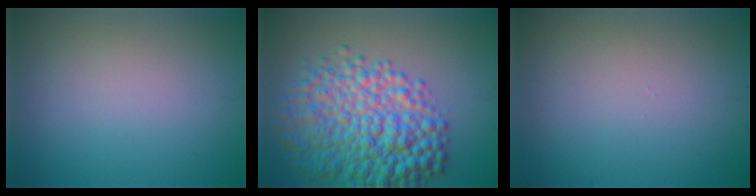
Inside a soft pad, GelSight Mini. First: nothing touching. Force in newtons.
{"total": 9.3, "press": 9.3, "slide": 0.1}
{"total": 0.0}